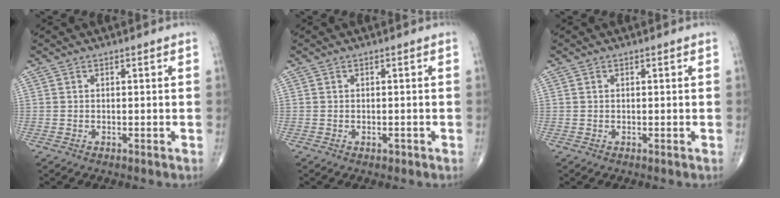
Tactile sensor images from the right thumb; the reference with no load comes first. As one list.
[{"total": 1.0, "force": [-0.5, 0.6, 0.6], "torque": [-0.007, 0.004, -0.005]}, {"total": 0.0}]